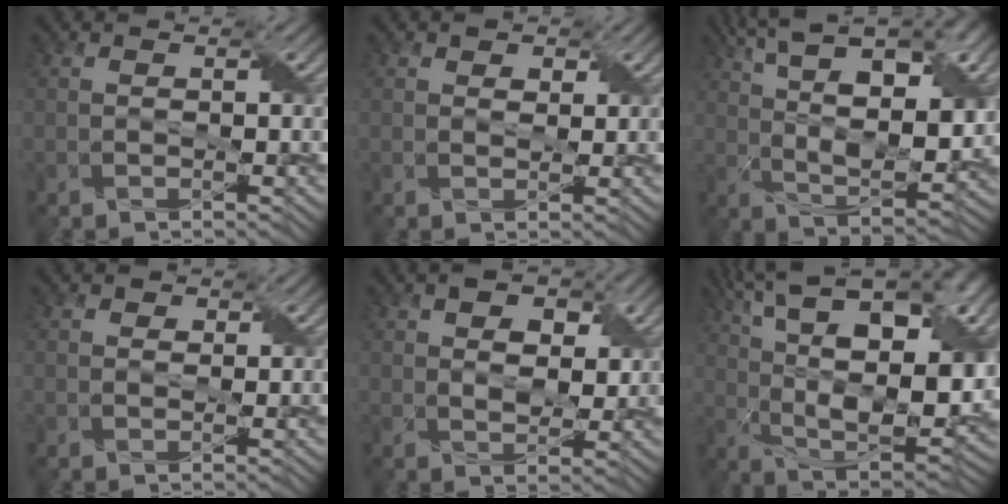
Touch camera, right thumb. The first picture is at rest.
{"total": 1.5, "force": [1.0, 0.9, 0.5], "torque": [-0.017, -0.004, 0.018]}
{"total": 15.9, "force": [7.4, 6.1, 12.7], "torque": [-0.222, 0.021, 0.118]}
{"total": 1.0, "force": [0.6, 0.8, 0.0], "torque": [-0.006, -0.004, 0.008]}
{"total": 5.3, "force": [2.2, 3.2, 3.6], "torque": [-0.064, -0.008, 0.031]}
{"total": 19.5, "force": [7.5, 8.5, 15.9], "torque": [-0.273, 0.042, 0.122]}